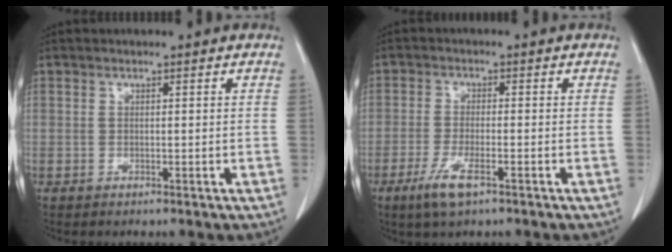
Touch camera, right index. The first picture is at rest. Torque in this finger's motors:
{"motor_torque": [0.57, -0.28, 0.12, 0.08]}